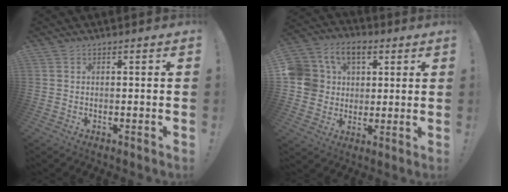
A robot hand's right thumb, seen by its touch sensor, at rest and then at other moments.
{"total": 12.2, "force": [4.0, 10.4, 5.1], "torque": [-0.103, -0.009, 0.084]}